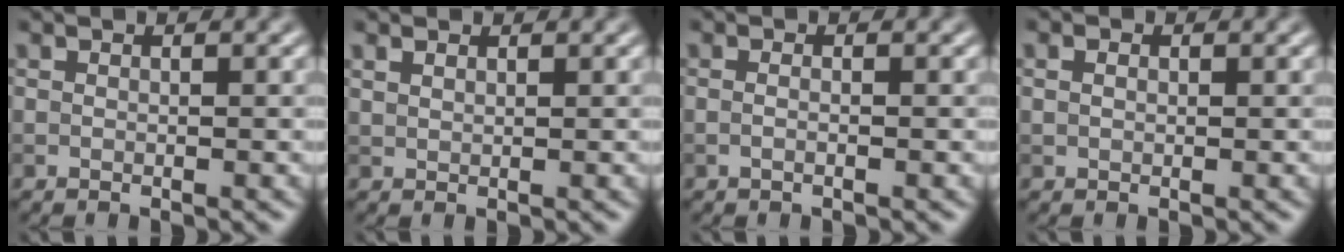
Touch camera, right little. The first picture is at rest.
{"total": 1.0, "force": [0.8, 0.4, 0.4], "torque": [-0.012, 0.001, 0.019]}
{"total": 0.7, "force": [-0.1, 0.2, 0.7], "torque": [-0.010, -0.011, -0.006]}
{"total": 1.0, "force": [0.3, 0.7, 0.6], "torque": [-0.012, 0.001, 0.003]}